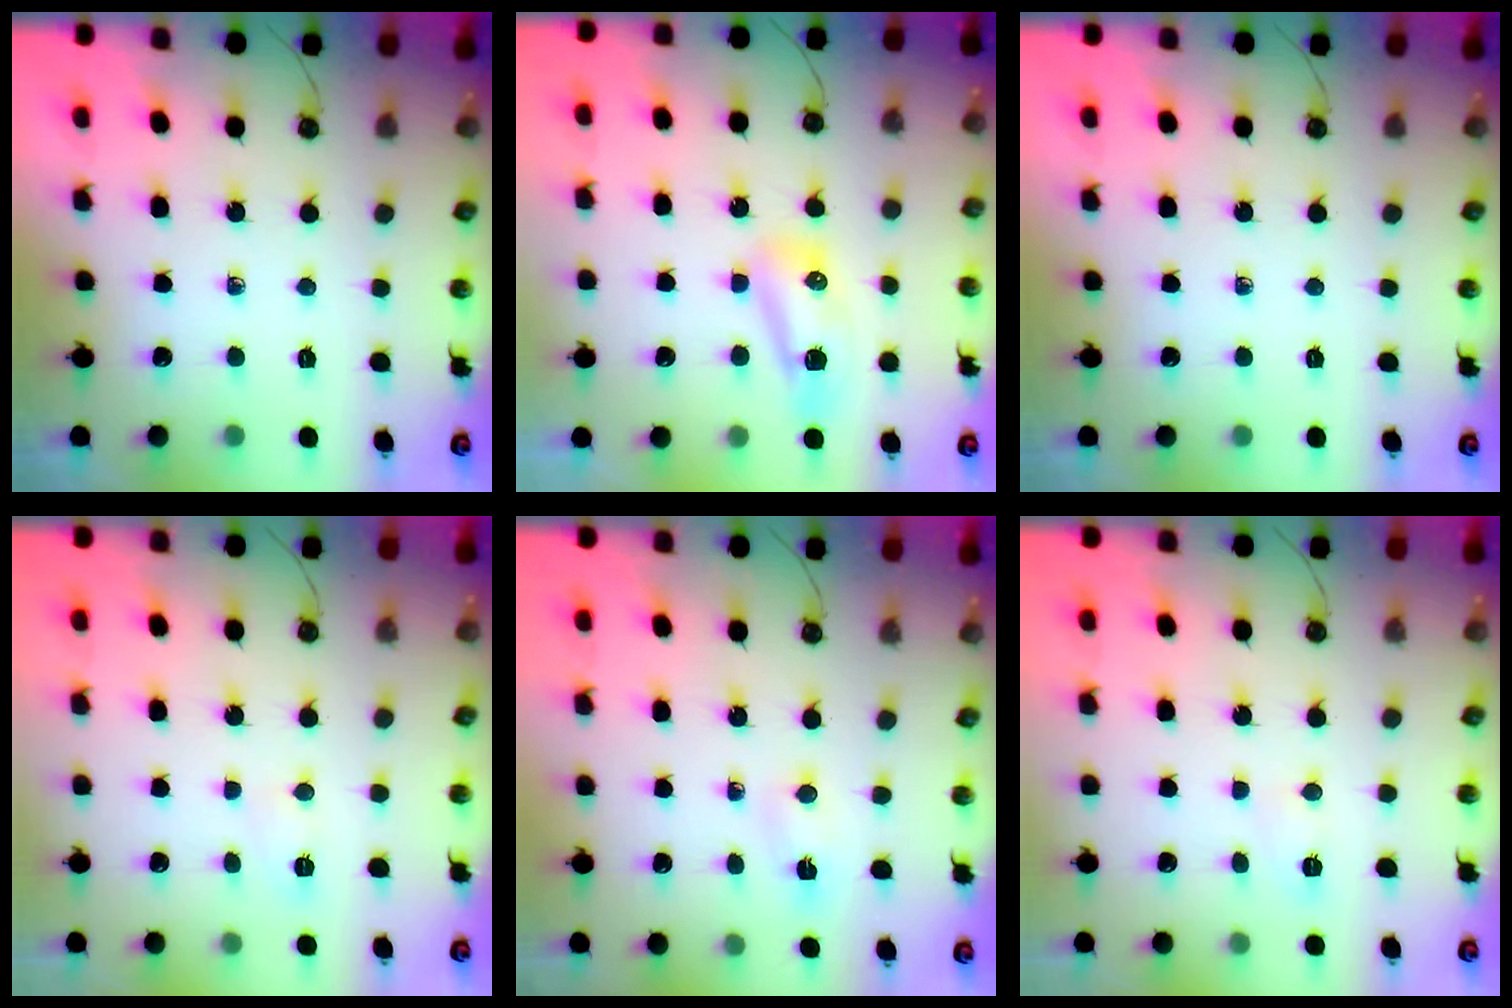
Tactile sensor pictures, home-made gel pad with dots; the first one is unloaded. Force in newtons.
{"total": 8.3, "press": 8.1, "slide": 1.5}
{"total": 0.0}
{"total": 4.6, "press": 4.4, "slide": 1.2}
{"total": 12.3, "press": 2.8, "slide": 11.9}
{"total": 4.6, "press": 4.4, "slide": 1.2}